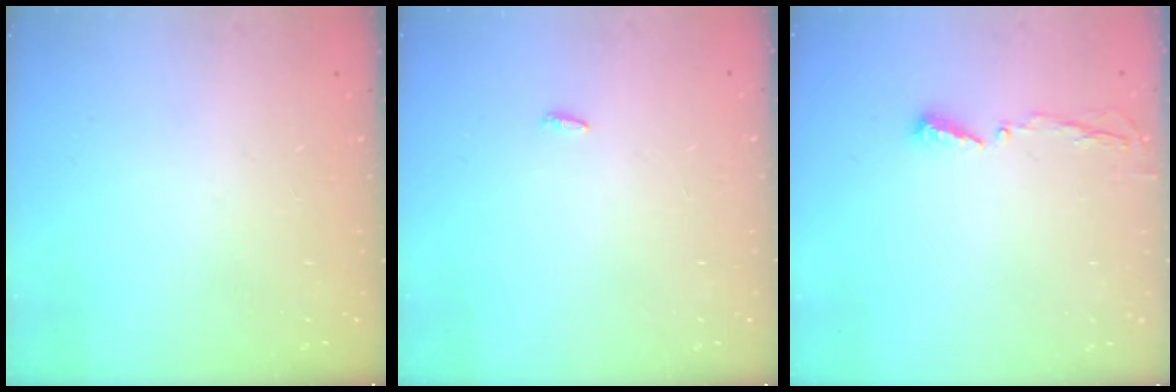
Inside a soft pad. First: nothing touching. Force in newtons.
{"total": 2.1, "press": 1.9, "slide": 0.7}
{"total": 3.6, "press": 3.6, "slide": 0.4}